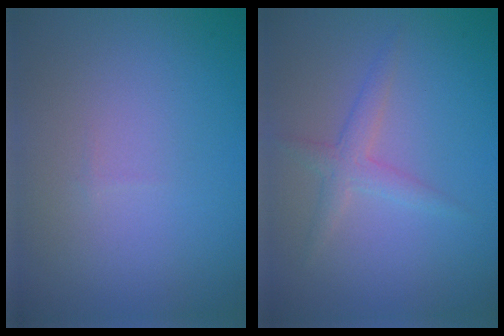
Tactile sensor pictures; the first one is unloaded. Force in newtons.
{"total": 2.0, "press": 2.0, "slide": 0.1}